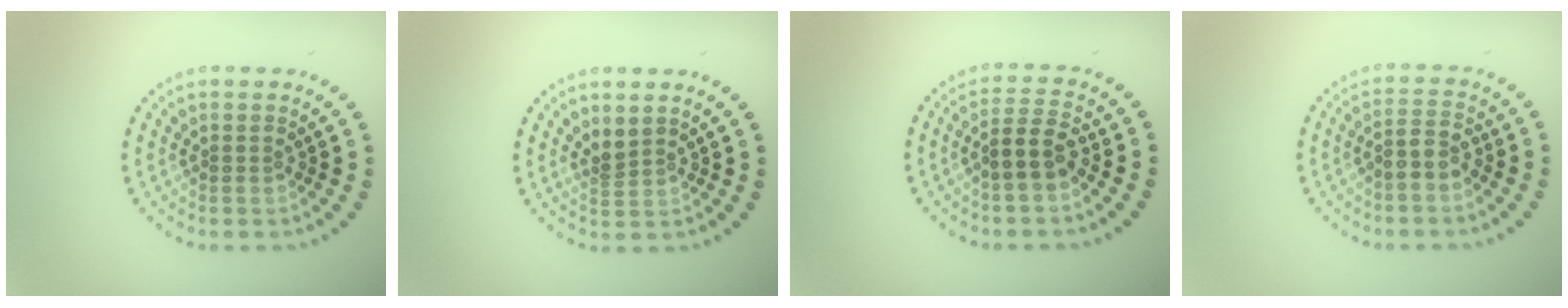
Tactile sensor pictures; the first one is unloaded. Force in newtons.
{"total": 1.3, "press": 0.8, "slide": 1.0}
{"total": 2.8, "press": 2.5, "slide": 1.3}
{"total": 2.1, "press": 1.8, "slide": 1.0}